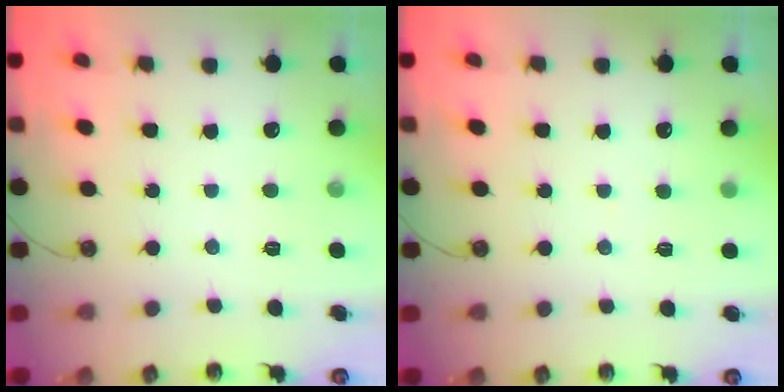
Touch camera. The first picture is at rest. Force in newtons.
{"total": 2.9, "press": 2.9, "slide": 0.2}